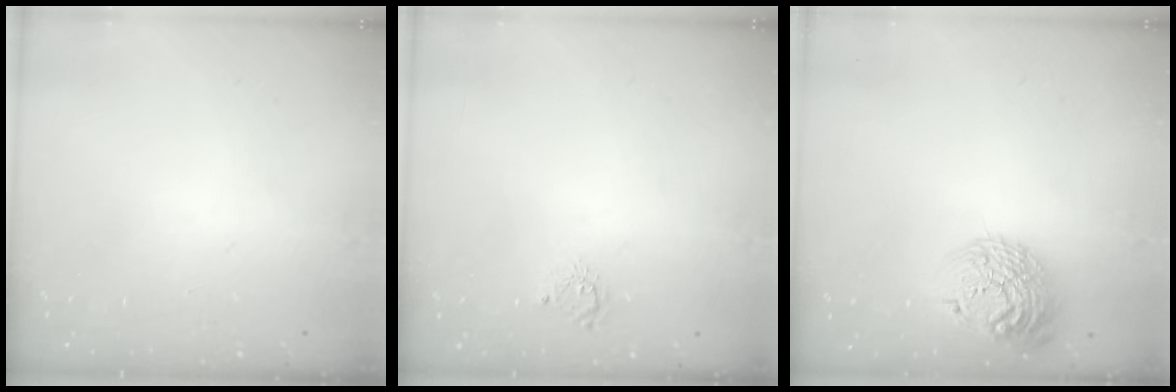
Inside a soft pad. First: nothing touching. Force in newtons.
{"total": 3.6, "press": 3.5, "slide": 0.4}
{"total": 17.2, "press": 17.2, "slide": 1.1}